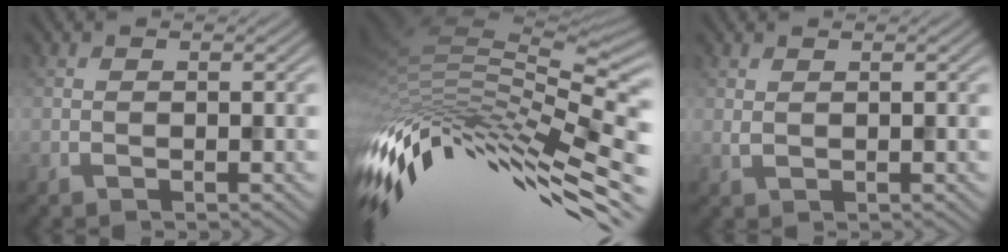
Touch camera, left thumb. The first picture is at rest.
{"total": 15.3, "force": [-7.0, 5.4, 12.5], "torque": [-0.272, -0.011, -0.119]}
{"total": 0.8, "force": [0.8, 0.1, 0.1], "torque": [-0.001, -0.002, 0.019]}